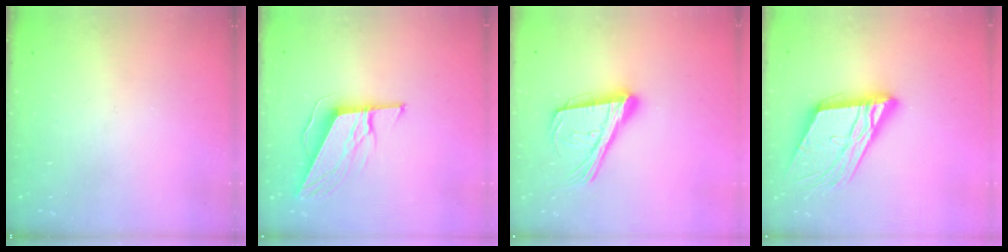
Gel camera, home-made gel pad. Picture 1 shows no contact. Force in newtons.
{"total": 9.7, "press": 9.5, "slide": 1.9}
{"total": 20.2, "press": 19.6, "slide": 4.7}
{"total": 18.4, "press": 18.1, "slide": 2.9}